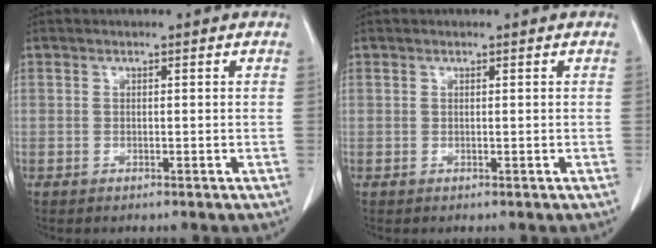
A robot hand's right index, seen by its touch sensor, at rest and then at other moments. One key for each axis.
{"total": 0.0}